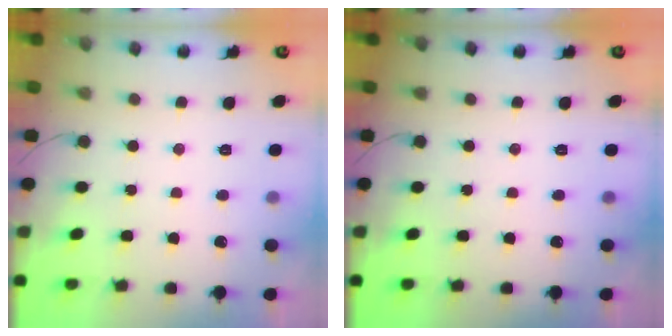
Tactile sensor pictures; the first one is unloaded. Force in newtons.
{"total": 0.0}